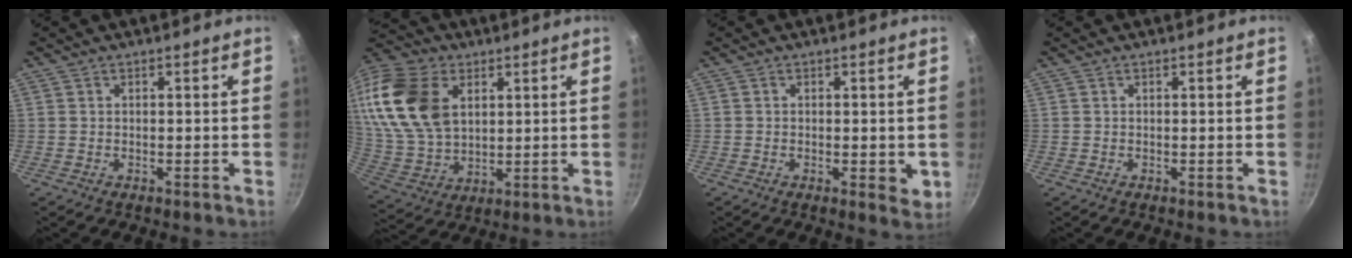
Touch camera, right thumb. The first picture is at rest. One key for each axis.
{"total": 23.3, "fx": 7.5, "fy": 15.6, "fz": 15.6, "tx": -0.320, "ty": -0.006, "tz": 0.148}
{"total": 3.6, "fx": -0.6, "fy": 1.4, "fz": 3.2, "tx": -0.044, "ty": -0.012, "tz": -0.008}
{"total": 0.0}